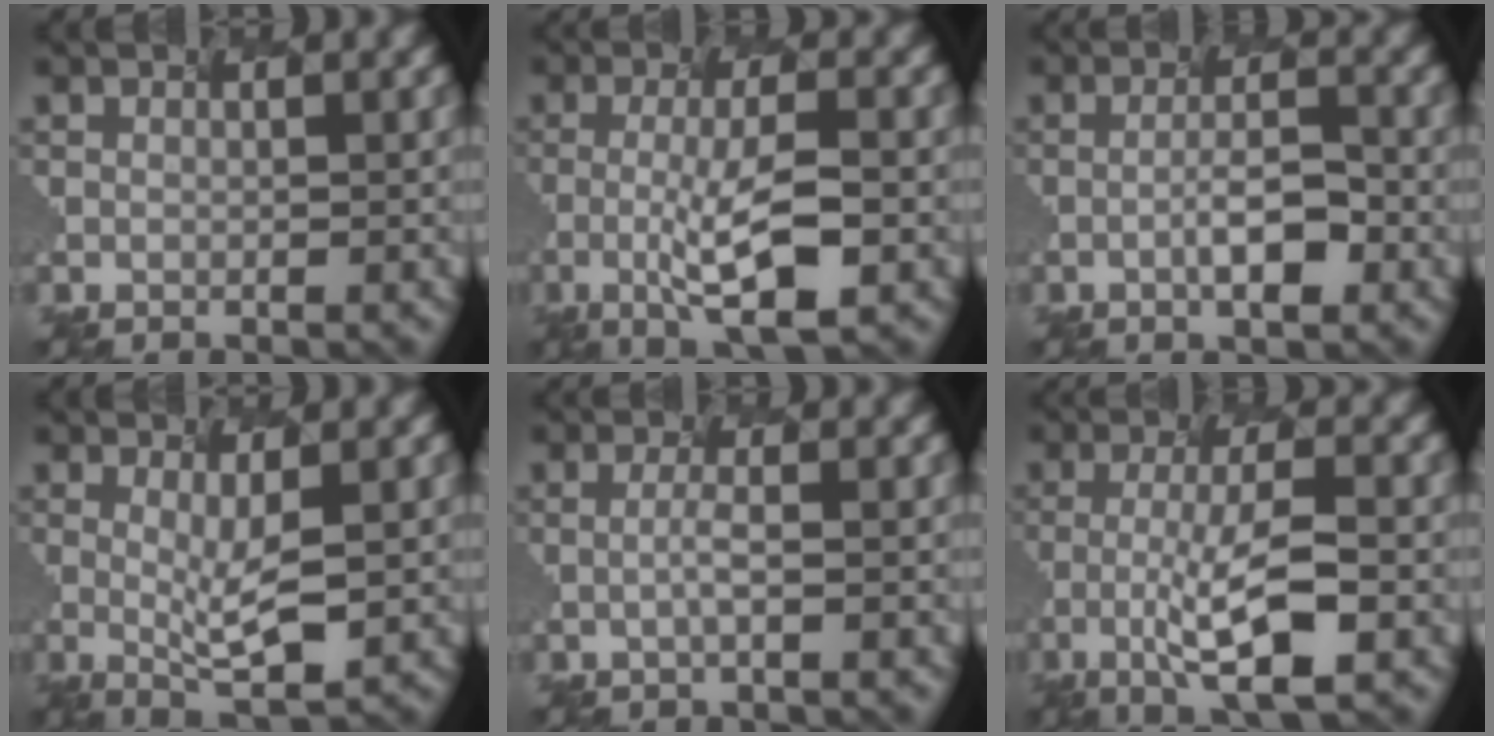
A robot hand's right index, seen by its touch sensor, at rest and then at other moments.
{"total": 5.3, "force": [-2.0, 0.8, 4.9], "torque": [-0.100, -0.011, -0.004]}
{"total": 2.4, "force": [-1.6, -0.2, 1.8], "torque": [-0.058, -0.008, 0.000]}
{"total": 3.1, "force": [-0.8, 0.2, 3.0], "torque": [-0.072, -0.016, 0.021]}
{"total": 1.2, "force": [-1.0, -0.7, 0.1], "torque": [-0.028, -0.008, 0.010]}
{"total": 5.9, "force": [-2.6, 0.8, 5.3], "torque": [-0.109, -0.005, -0.019]}